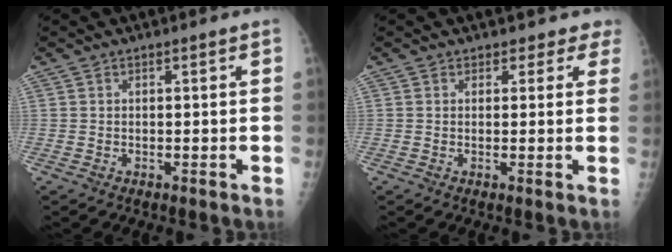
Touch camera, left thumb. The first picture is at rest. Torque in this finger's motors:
{"motor_torque": [-0.02, 0.10, -0.12, 0.03, 0.00]}